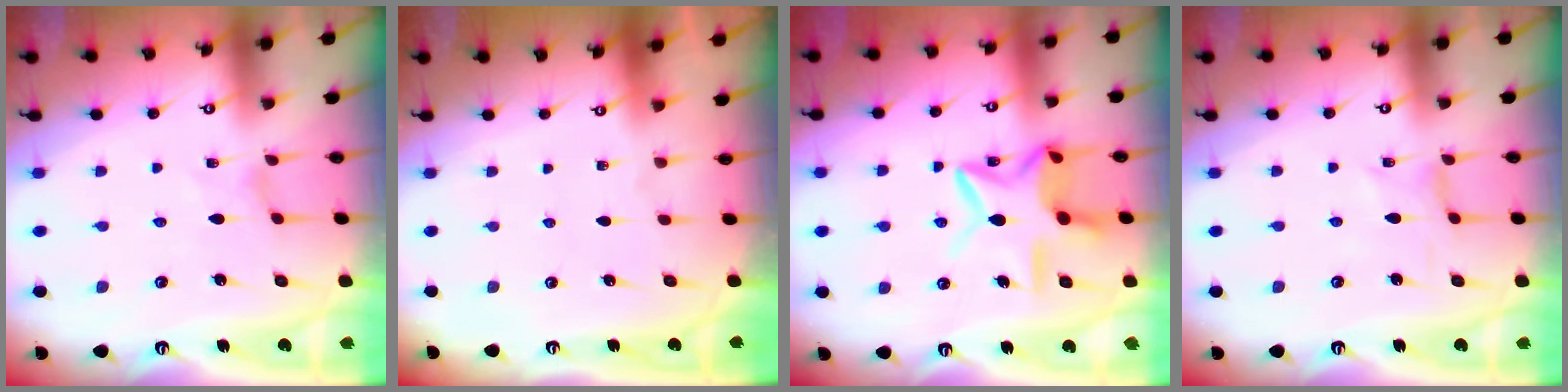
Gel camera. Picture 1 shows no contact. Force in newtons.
{"total": 0.0}
{"total": 12.8, "press": 12.7, "slide": 1.0}
{"total": 0.0}